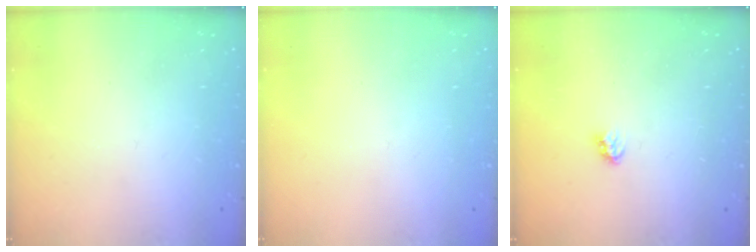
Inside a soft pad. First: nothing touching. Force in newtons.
{"total": 0.0}
{"total": 2.8, "press": 2.8, "slide": 0.5}